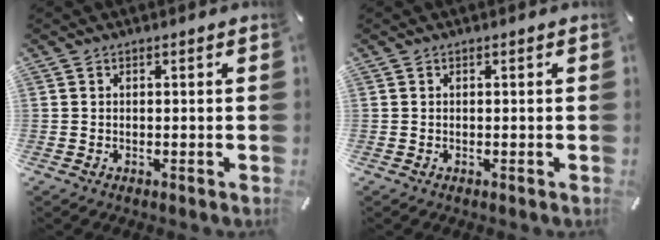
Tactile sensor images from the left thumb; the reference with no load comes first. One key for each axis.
{"total": 0.0}